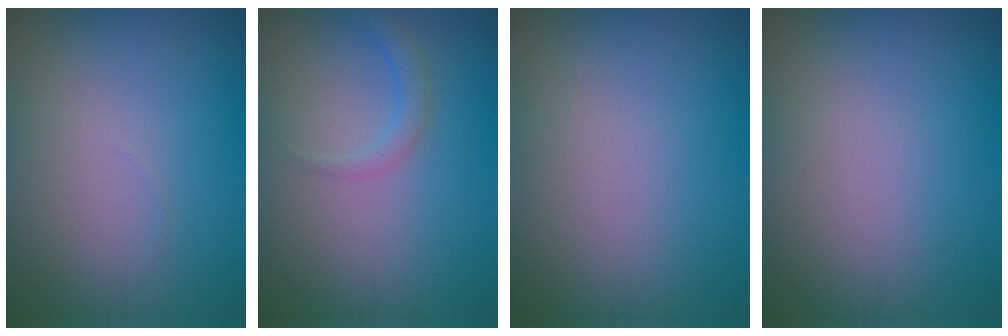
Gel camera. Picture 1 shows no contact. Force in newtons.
{"total": 1.6, "press": 1.6, "slide": 0.1}
{"total": 0.0}
{"total": 0.0}